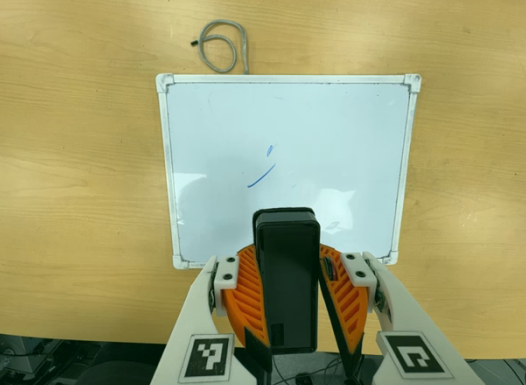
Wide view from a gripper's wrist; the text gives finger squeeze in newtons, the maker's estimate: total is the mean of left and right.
{"total": 11.0, "left": 10.6, "right": 11.4}